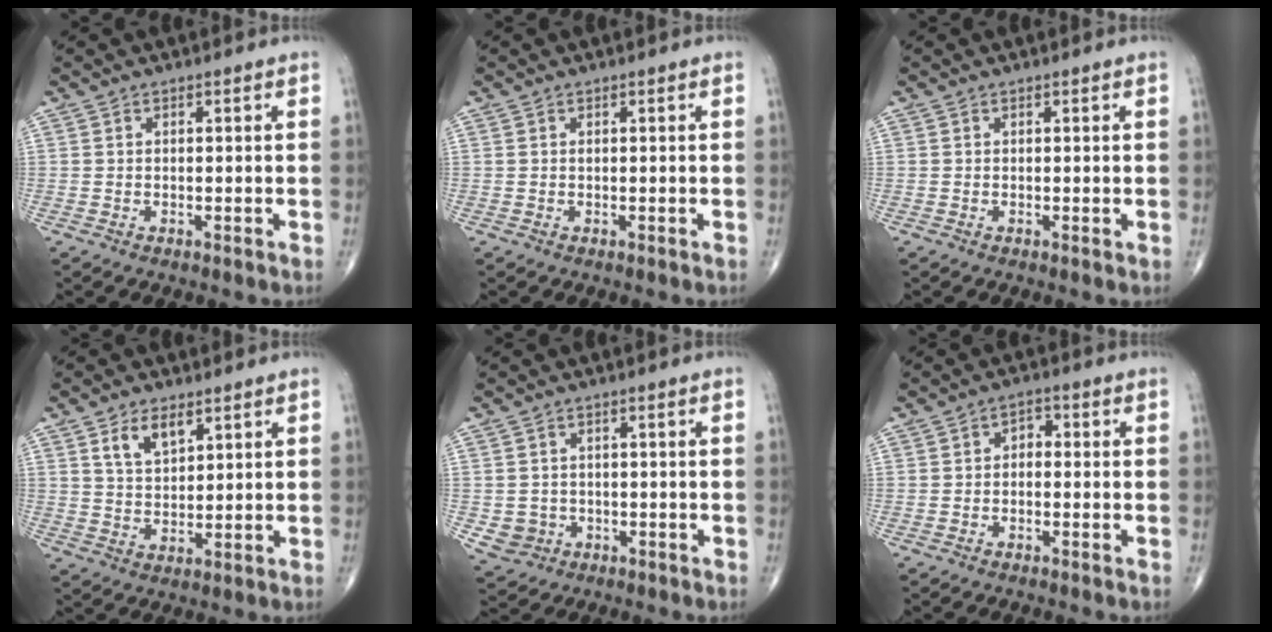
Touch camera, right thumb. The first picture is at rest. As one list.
[{"total": 0.0}, {"total": 0.0}, {"total": 6.0, "force": [3.3, 3.2, 3.9], "torque": [-0.058, -0.020, 0.066]}, {"total": 4.2, "force": [-0.9, 4.0, 0.9], "torque": [-0.003, 0.005, -0.009]}, {"total": 2.6, "force": [-0.3, 1.9, 1.7], "torque": [-0.010, 0.014, -0.015]}]